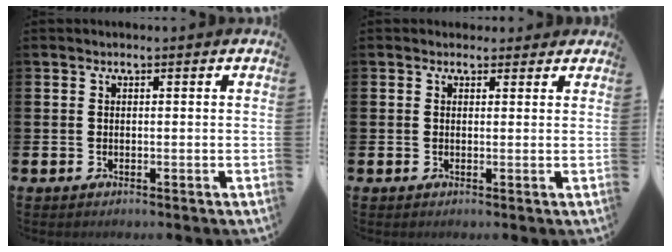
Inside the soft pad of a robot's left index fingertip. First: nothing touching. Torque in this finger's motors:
{"motor_torque": [1.01, -1.13, 0.13, -0.02]}